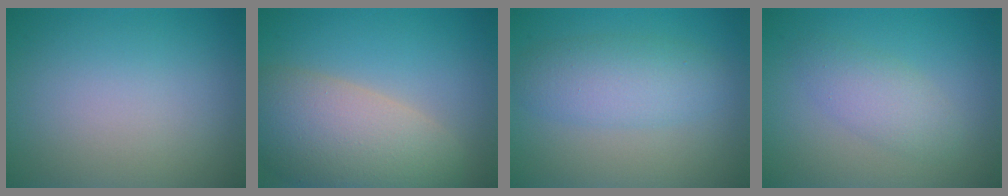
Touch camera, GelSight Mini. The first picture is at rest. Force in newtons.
{"total": 9.2, "press": 9.1, "slide": 0.9}
{"total": 4.0, "press": 4.0, "slide": 0.1}
{"total": 2.6, "press": 2.6, "slide": 0.1}